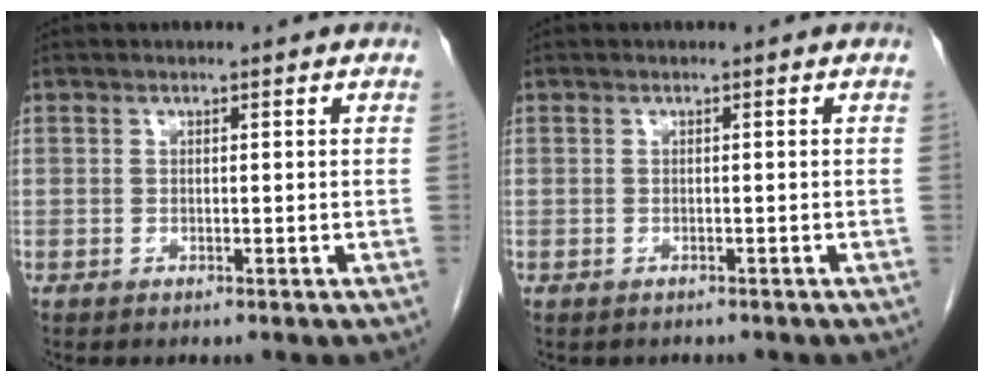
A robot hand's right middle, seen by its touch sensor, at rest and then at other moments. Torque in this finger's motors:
{"motor_torque": [0.02, 0.00, -0.01, -0.01]}